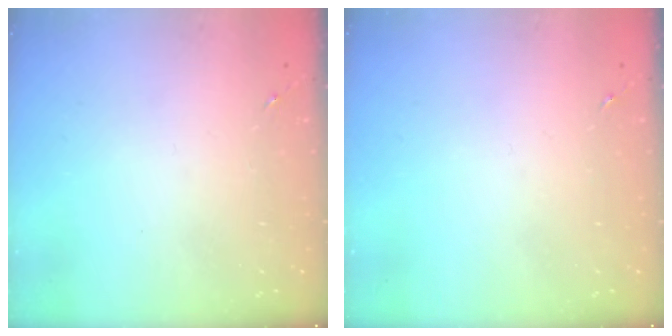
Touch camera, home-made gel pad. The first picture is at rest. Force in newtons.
{"total": 0.0}